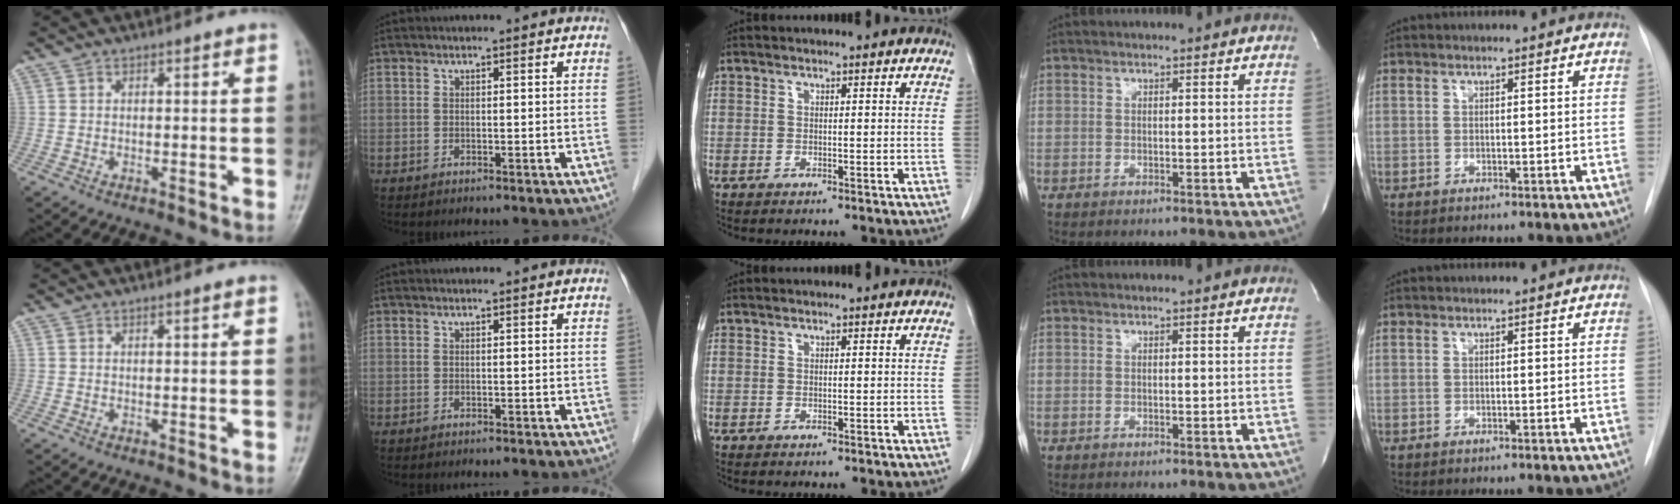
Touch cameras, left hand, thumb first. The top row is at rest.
{}